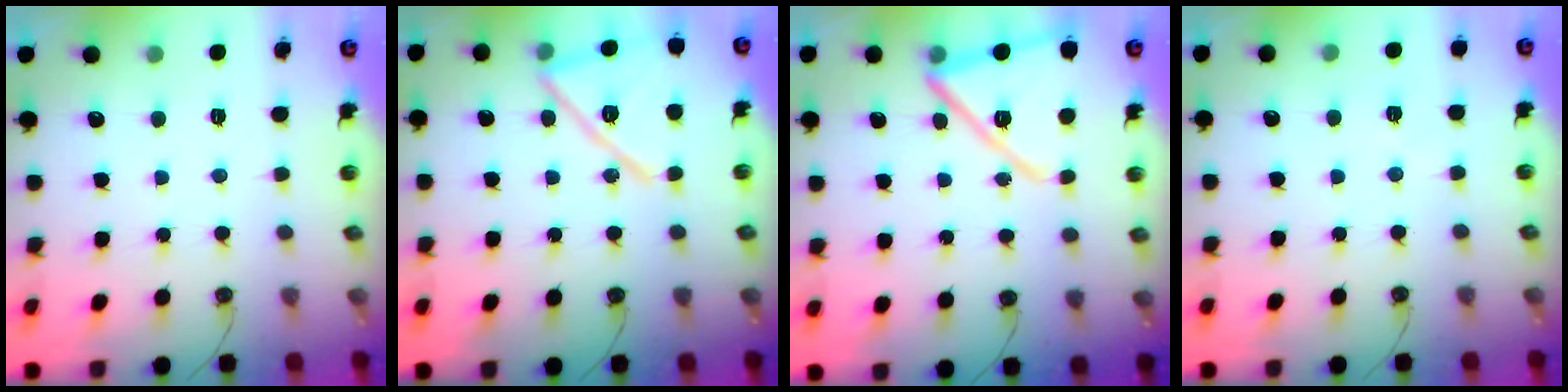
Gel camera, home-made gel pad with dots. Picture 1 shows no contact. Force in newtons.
{"total": 16.3, "press": 16.3, "slide": 0.3}
{"total": 14.3, "press": 14.2, "slide": 1.5}
{"total": 2.6, "press": 2.2, "slide": 1.5}